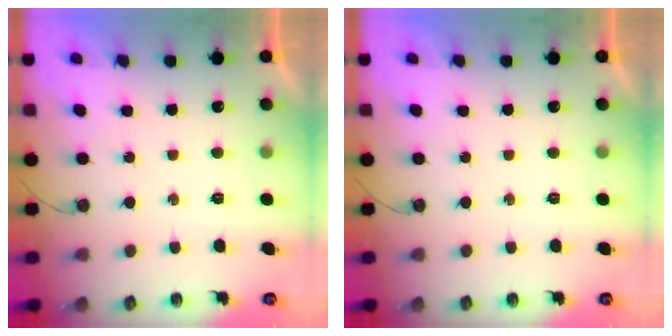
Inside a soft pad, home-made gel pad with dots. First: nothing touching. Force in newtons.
{"total": 0.0}